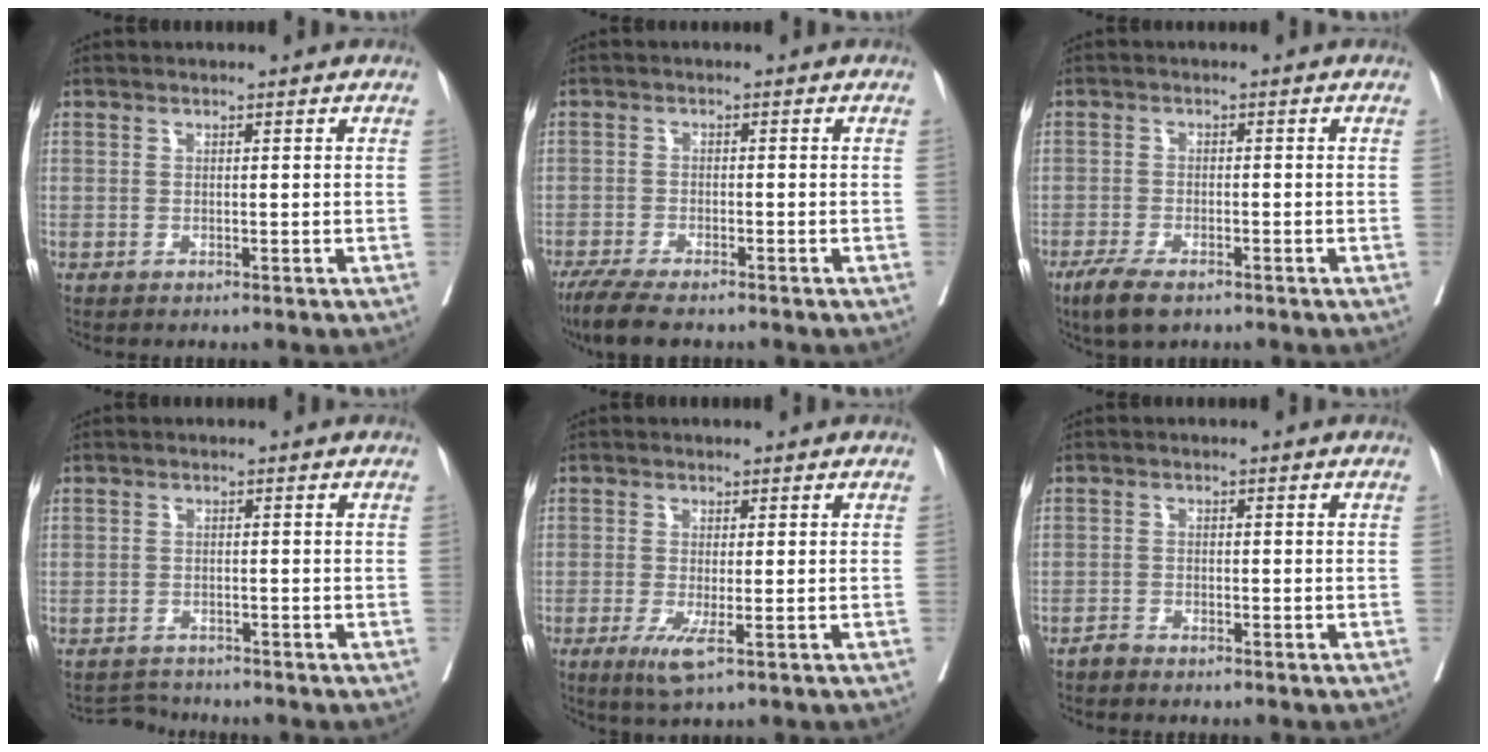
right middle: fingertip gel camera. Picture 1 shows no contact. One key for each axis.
{"total": 7.0, "fx": -5.5, "fy": 1.5, "fz": 4.0, "tx": -0.069, "ty": -0.016, "tz": -0.091}
{"total": 5.2, "fx": -3.6, "fy": 1.6, "fz": 3.4, "tx": -0.066, "ty": -0.010, "tz": -0.060}
{"total": 2.1, "fx": -1.9, "fy": 0.5, "fz": -0.8, "tx": 0.011, "ty": -0.009, "tz": -0.033}
{"total": 3.6, "fx": -1.5, "fy": 0.3, "fz": 3.3, "tx": -0.060, "ty": -0.012, "tz": -0.022}
{"total": 1.1, "fx": -1.0, "fy": 0.3, "fz": 0.0, "tx": -0.001, "ty": 0.001, "tz": -0.020}